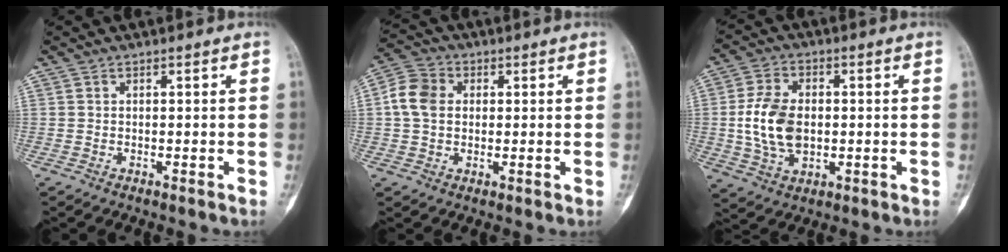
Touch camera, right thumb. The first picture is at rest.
{"total": 7.4, "force": [0.7, 5.9, 4.4], "torque": [-0.081, 0.017, 0.005]}
{"total": 11.5, "force": [-0.2, 7.7, 8.5], "torque": [-0.156, 0.006, -0.001]}